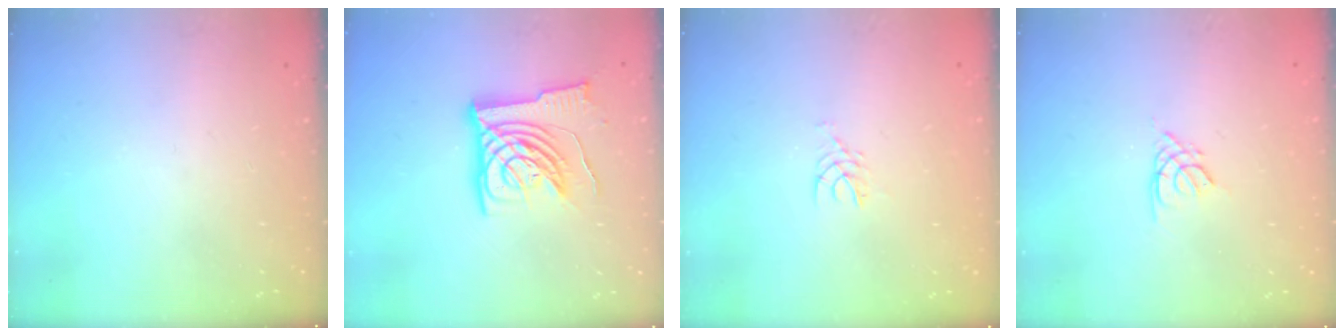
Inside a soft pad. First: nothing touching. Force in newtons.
{"total": 12.4, "press": 12.2, "slide": 2.0}
{"total": 2.5, "press": 2.5, "slide": 0.2}
{"total": 2.6, "press": 2.6, "slide": 0.3}